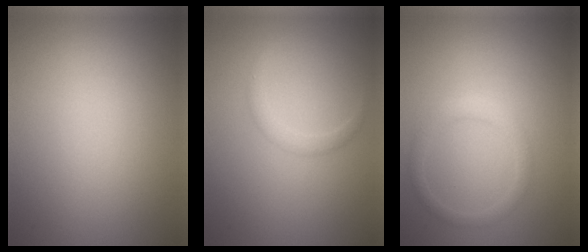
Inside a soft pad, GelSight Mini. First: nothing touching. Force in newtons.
{"total": 1.4, "press": 1.4, "slide": 0.1}
{"total": 1.7, "press": 1.7, "slide": 0.1}